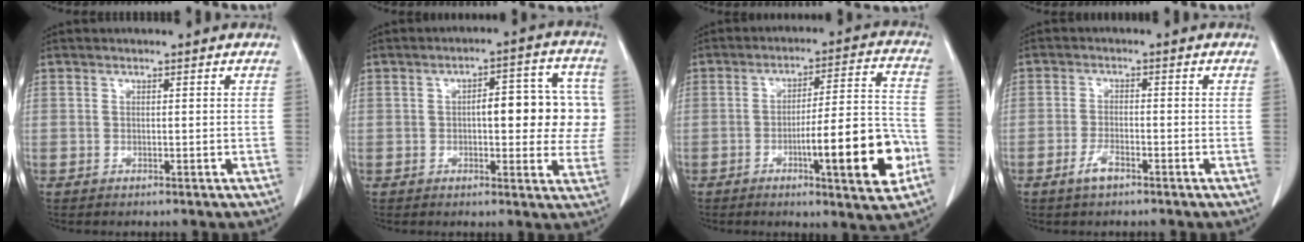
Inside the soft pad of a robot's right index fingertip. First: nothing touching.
{"total": 11.4, "force": [0.6, 4.1, 10.6], "torque": [-0.123, 0.033, 0.009]}
{"total": 14.9, "force": [-5.2, 1.6, 13.9], "torque": [-0.200, 0.006, -0.072]}
{"total": 3.0, "force": [-1.9, 0.8, 2.1], "torque": [-0.045, 0.001, -0.038]}